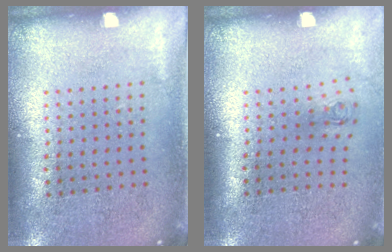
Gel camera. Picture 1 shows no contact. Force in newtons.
{"total": 0.7, "press": 0.3, "slide": 0.7}